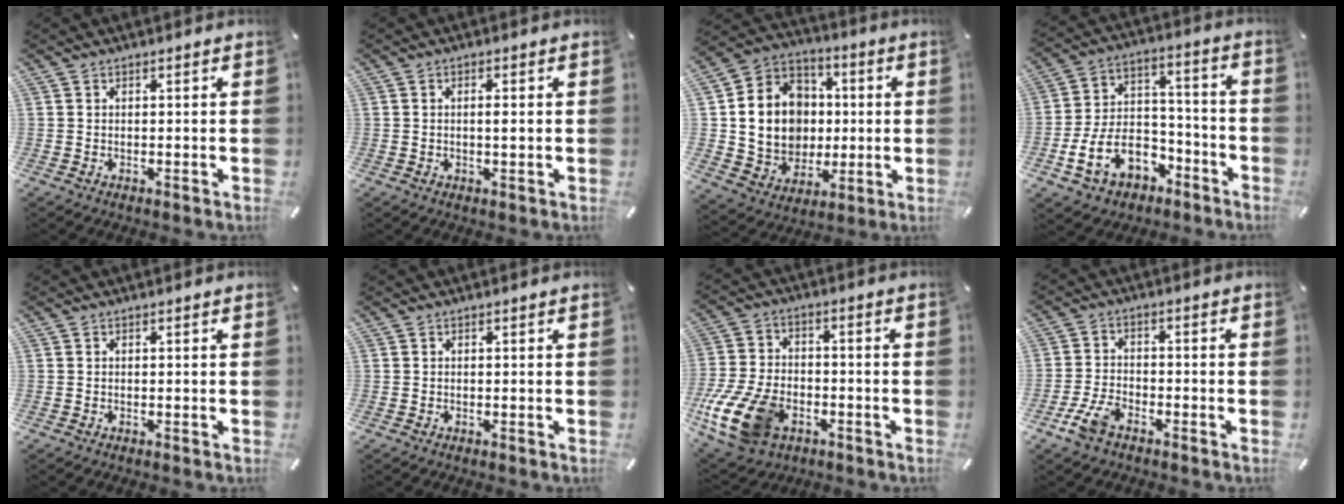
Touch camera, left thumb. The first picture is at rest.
{"total": 1.8, "force": [0.2, 0.5, 1.7], "torque": [-0.034, 0.000, 0.004]}
{"total": 15.6, "force": [0.5, 14.2, 6.4], "torque": [-0.129, 0.001, 0.021]}
{"total": 14.2, "force": [-5.9, 10.5, 7.4], "torque": [-0.145, 0.038, -0.097]}
{"total": 0.0}
{"total": 0.0}
{"total": 16.1, "force": [-6.6, 10.7, 10.1], "torque": [-0.205, 0.039, -0.106]}
{"total": 6.4, "force": [-3.9, 3.7, 3.4], "torque": [-0.083, 0.013, -0.076]}